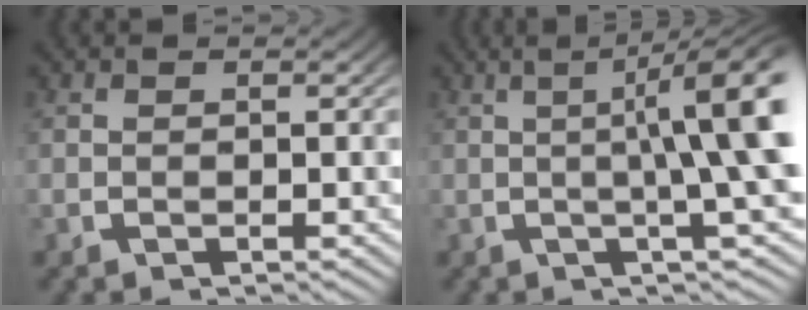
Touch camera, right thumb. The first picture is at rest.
{"total": 10.4, "force": [1.9, 3.6, 9.6], "torque": [-0.114, 0.023, 0.015]}